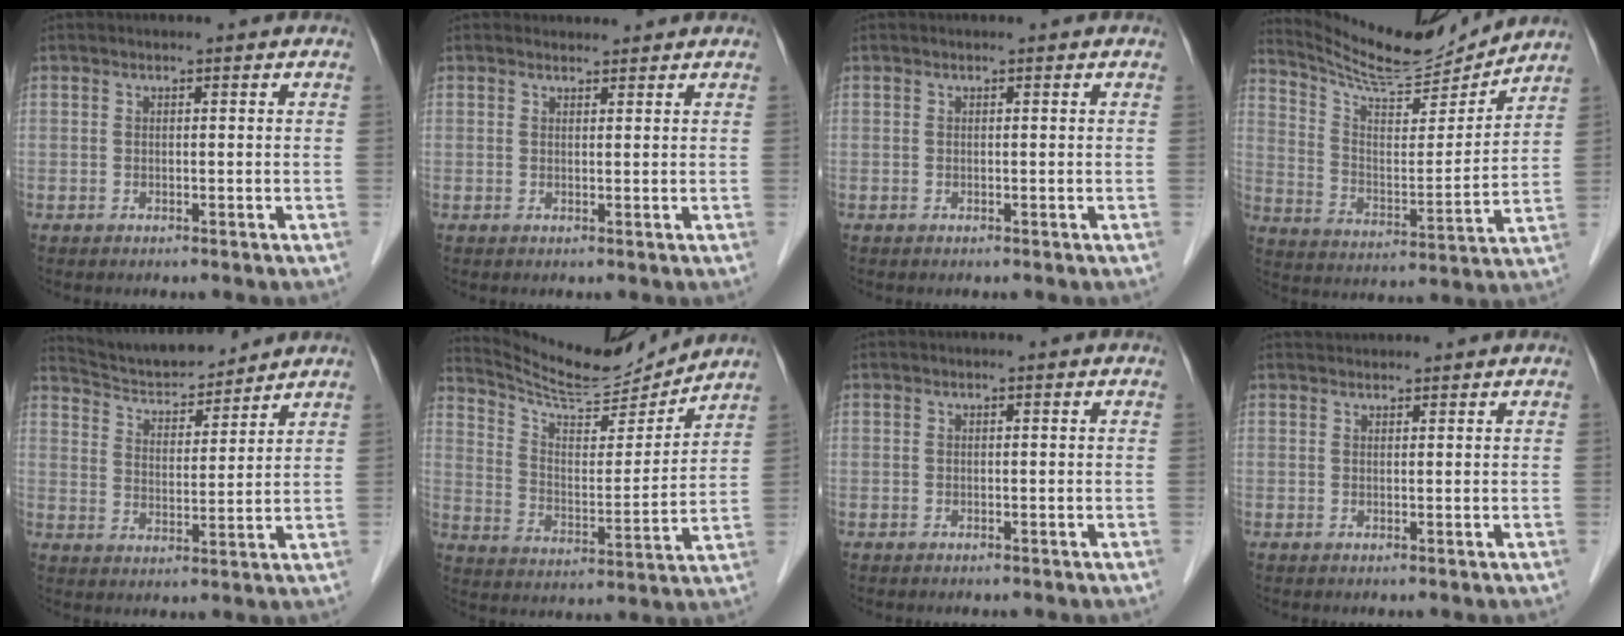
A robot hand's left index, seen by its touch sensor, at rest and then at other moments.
{"total": 1.4, "force": [1.3, 0.4, -0.1], "torque": [-0.009, 0.005, 0.022]}
{"total": 0.0}
{"total": 14.2, "force": [13.8, 0.3, 3.1], "torque": [-0.066, -0.007, 0.234]}
{"total": 10.6, "force": [10.3, 1.6, 2.2], "torque": [-0.045, 0.013, 0.179]}
{"total": 13.9, "force": [13.6, 0.5, 2.4], "torque": [-0.056, -0.009, 0.228]}
{"total": 0.0}
{"total": 2.1, "force": [2.1, 0.3, 0.0], "torque": [-0.007, 0.024, 0.040]}